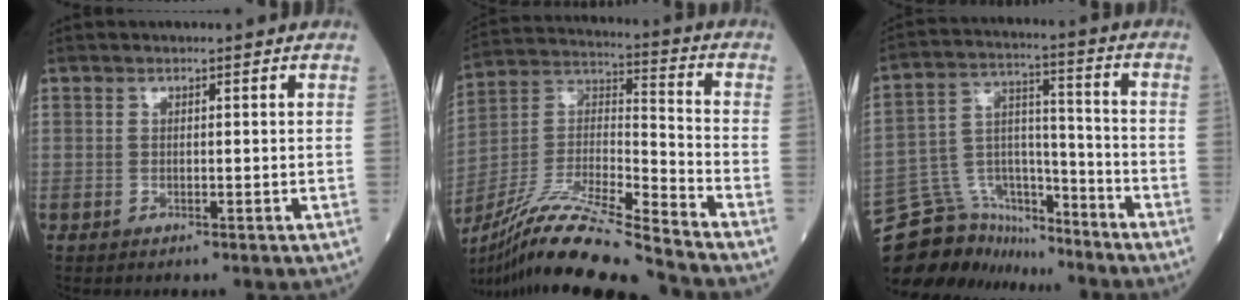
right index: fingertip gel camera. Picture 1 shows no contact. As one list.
[{"total": 20.0, "force": [-17.5, -0.8, 9.7], "torque": [-0.211, -0.010, -0.324]}, {"total": 14.9, "force": [-14.0, 4.7, 1.6], "torque": [-0.038, 0.053, -0.239]}]